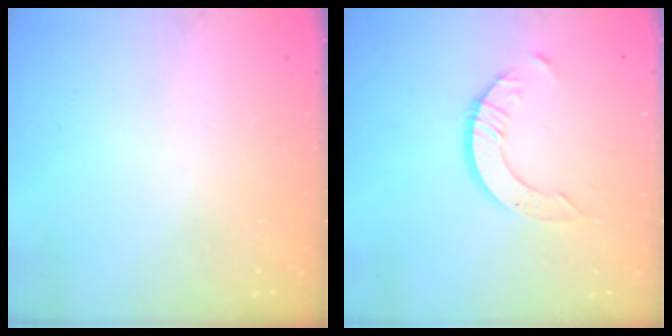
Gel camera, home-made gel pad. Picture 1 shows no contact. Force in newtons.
{"total": 6.1, "press": 6.1, "slide": 0.6}